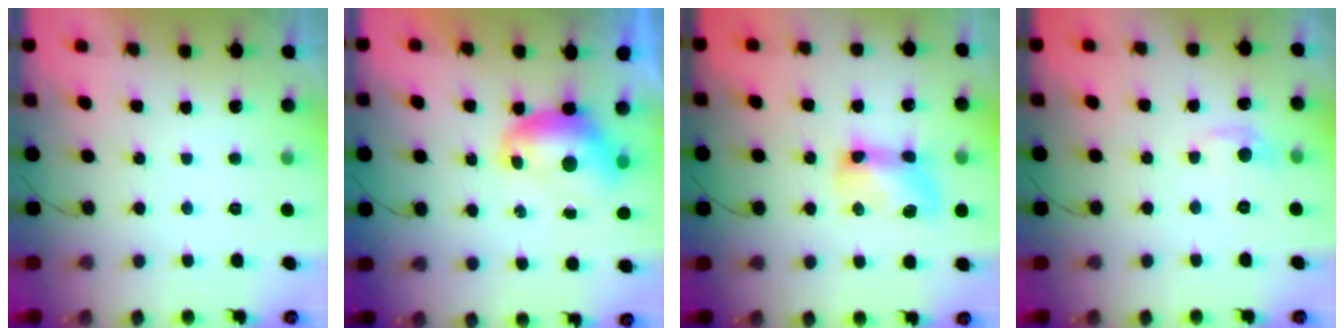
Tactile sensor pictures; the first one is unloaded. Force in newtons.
{"total": 7.8, "press": 7.8, "slide": 0.2}
{"total": 10.4, "press": 10.4, "slide": 0.2}
{"total": 5.9, "press": 5.8, "slide": 0.9}